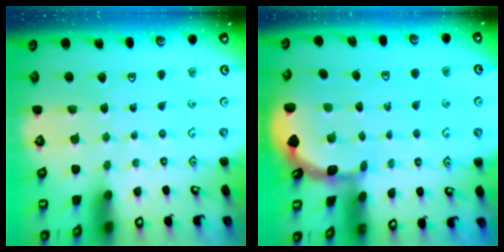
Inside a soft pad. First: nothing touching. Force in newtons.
{"total": 1.7, "press": 1.6, "slide": 0.1}